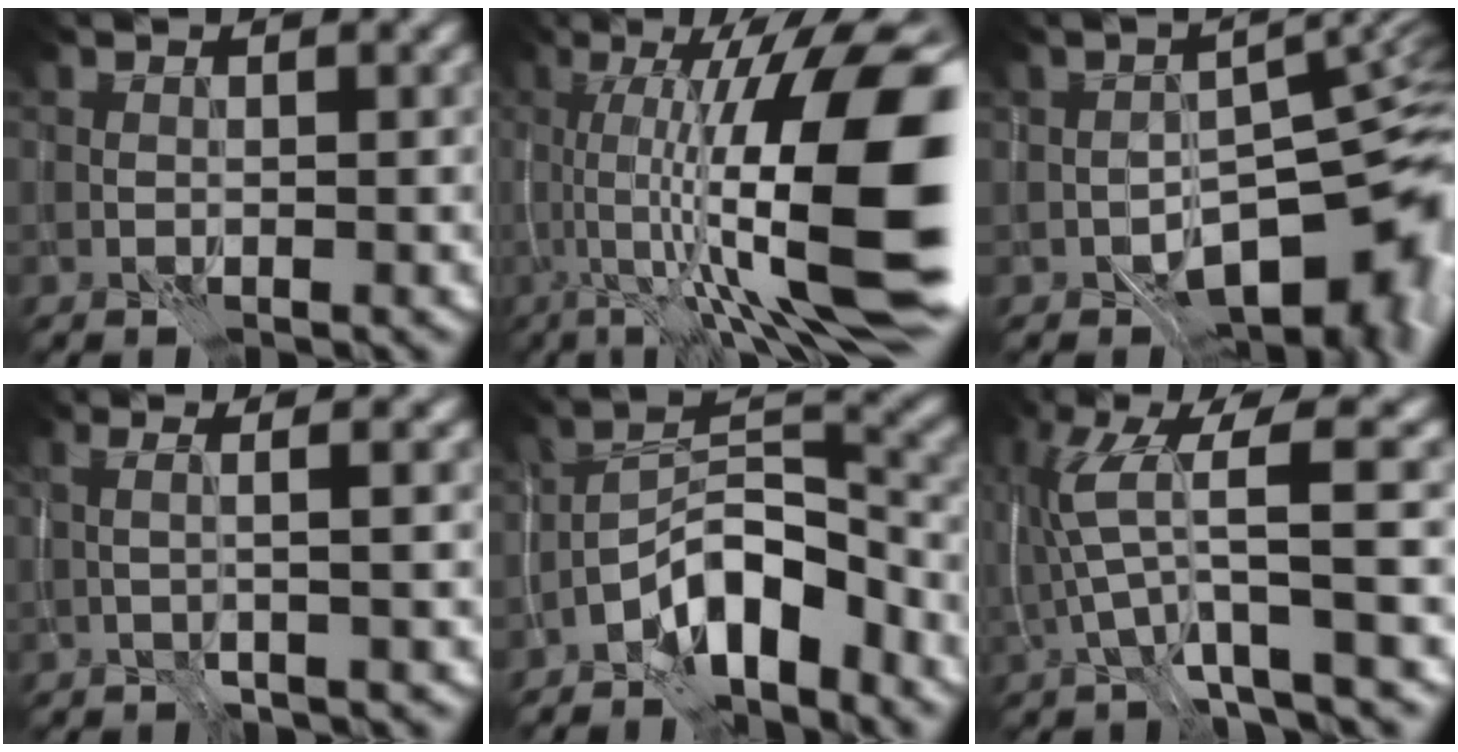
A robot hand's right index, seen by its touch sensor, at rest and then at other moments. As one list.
[{"total": 17.0, "force": [-0.7, 4.7, 16.3], "torque": [-0.237, 0.023, -0.010]}, {"total": 9.8, "force": [-4.8, 5.0, 6.9], "torque": [-0.072, -0.004, -0.075]}, {"total": 3.9, "force": [0.6, 1.3, 3.6], "torque": [-0.041, 0.019, -0.014]}, {"total": 6.8, "force": [-4.4, 2.5, 4.5], "torque": [-0.066, 0.015, -0.088]}, {"total": 7.8, "force": [0.0, 1.3, 7.7], "torque": [-0.147, 0.008, -0.004]}]